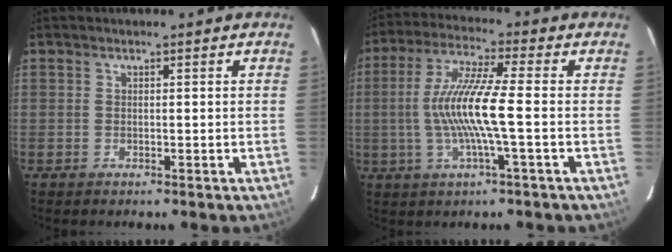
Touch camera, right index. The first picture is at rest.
{"total": 11.5, "force": [-1.5, 0.0, 11.4], "torque": [-0.225, 0.001, -0.028]}